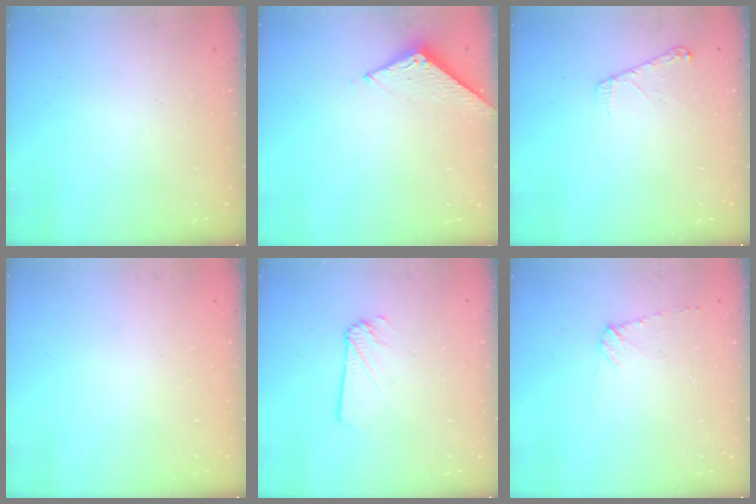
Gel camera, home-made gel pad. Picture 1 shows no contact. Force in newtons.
{"total": 6.0, "press": 5.9, "slide": 0.4}
{"total": 5.1, "press": 5.1, "slide": 0.6}
{"total": 0.0}
{"total": 1.8, "press": 1.8, "slide": 0.2}
{"total": 5.3, "press": 5.3, "slide": 0.6}